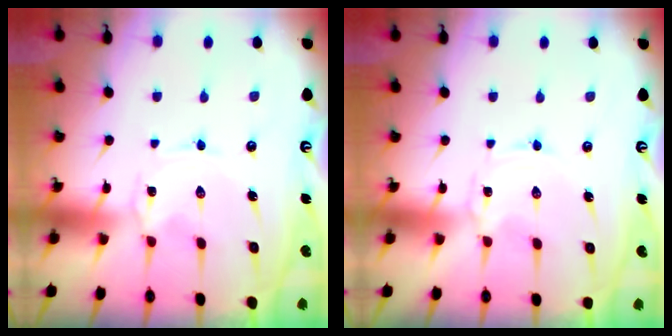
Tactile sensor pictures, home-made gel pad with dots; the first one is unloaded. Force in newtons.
{"total": 0.0}